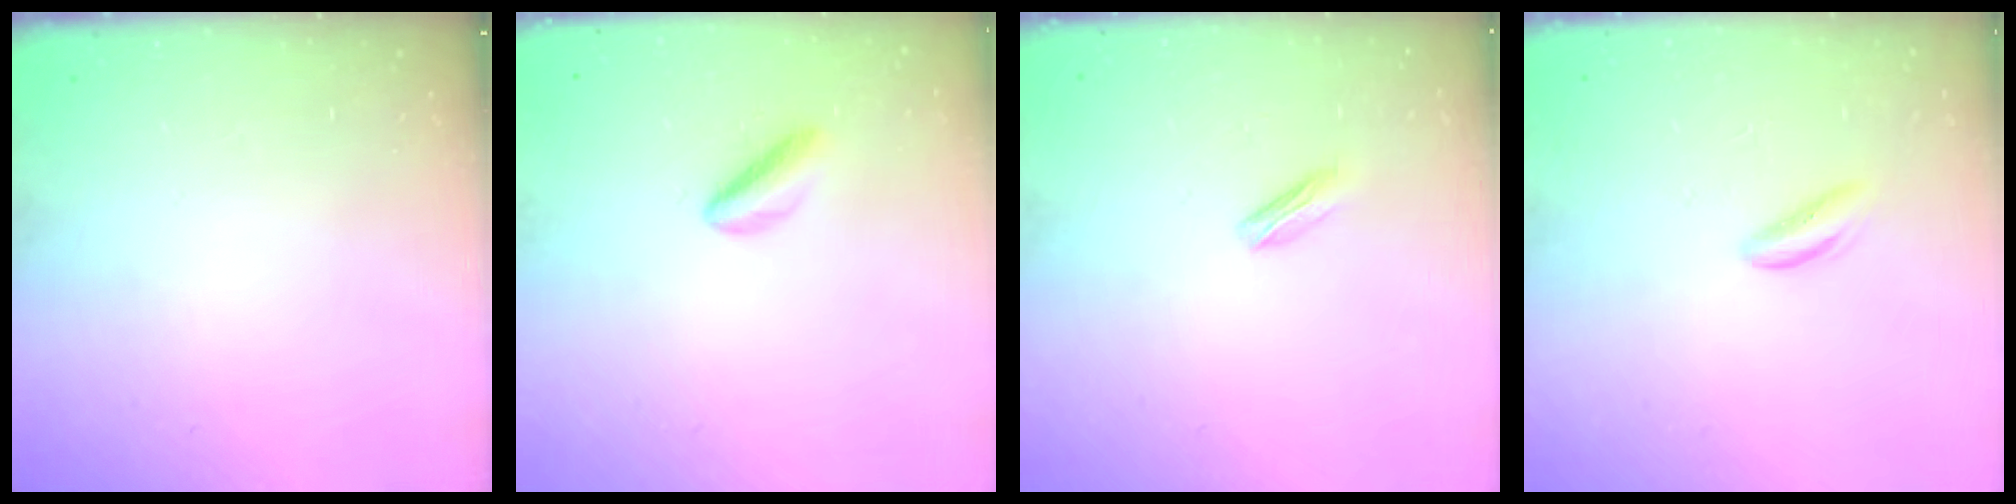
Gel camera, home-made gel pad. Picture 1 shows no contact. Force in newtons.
{"total": 2.5, "press": 2.5, "slide": 0.3}
{"total": 1.8, "press": 1.7, "slide": 0.5}
{"total": 2.4, "press": 2.4, "slide": 0.2}